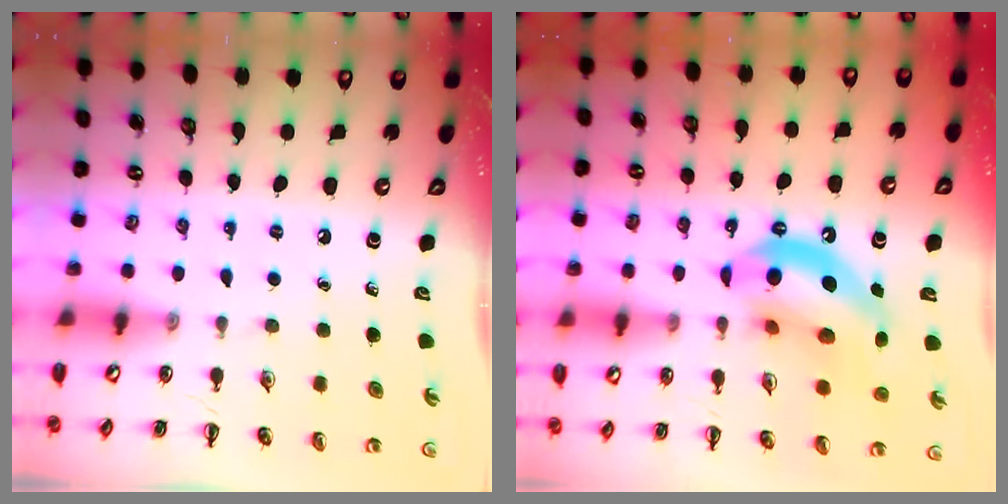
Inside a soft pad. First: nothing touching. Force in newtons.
{"total": 16.1, "press": 15.5, "slide": 4.2}